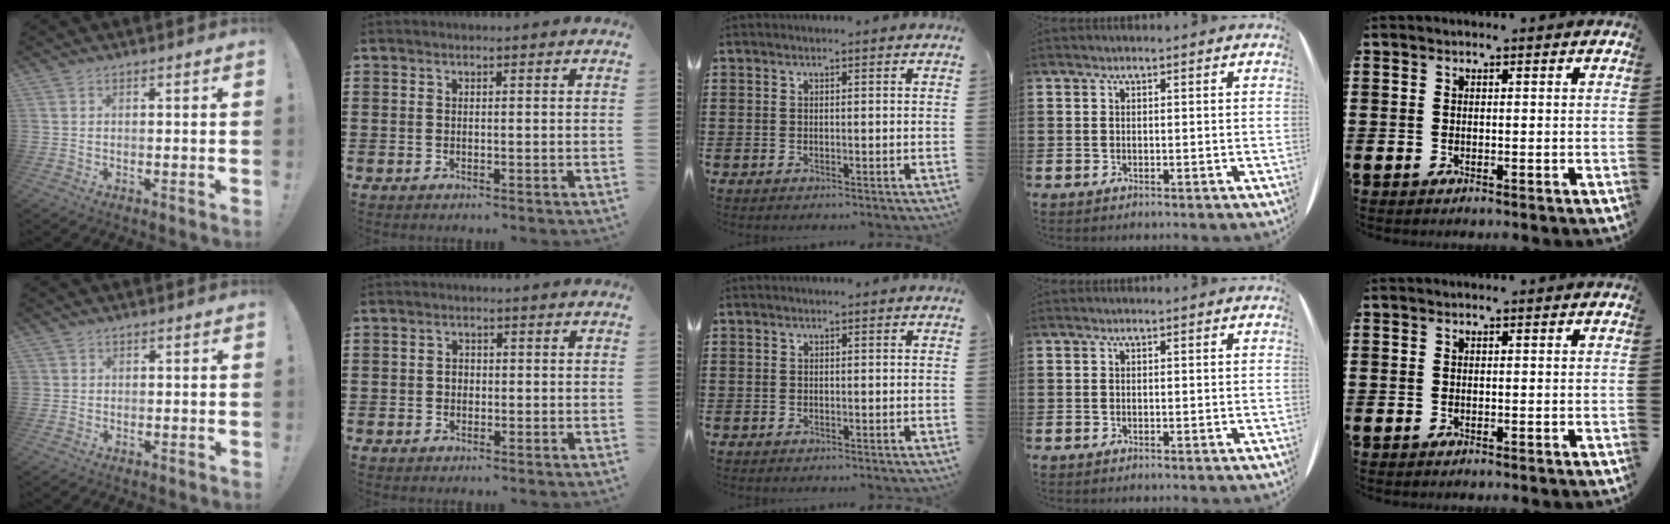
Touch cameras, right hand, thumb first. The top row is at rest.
{"thumb": {"total": 1.6, "force": [0.4, 1.5, 0.1], "torque": [0.000, 0.000, 0.007]}, "index": {"total": 1.4, "force": [-0.2, 1.2, 0.8], "torque": [-0.017, 0.005, -0.005]}}